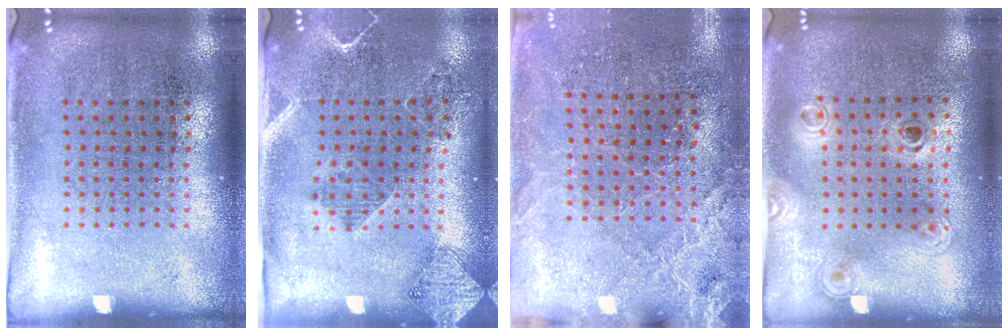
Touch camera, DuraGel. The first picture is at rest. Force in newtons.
{"total": 1.8, "press": 1.7, "slide": 0.8}
{"total": 2.6, "press": 2.6, "slide": 0.5}
{"total": 1.2, "press": 1.0, "slide": 0.7}